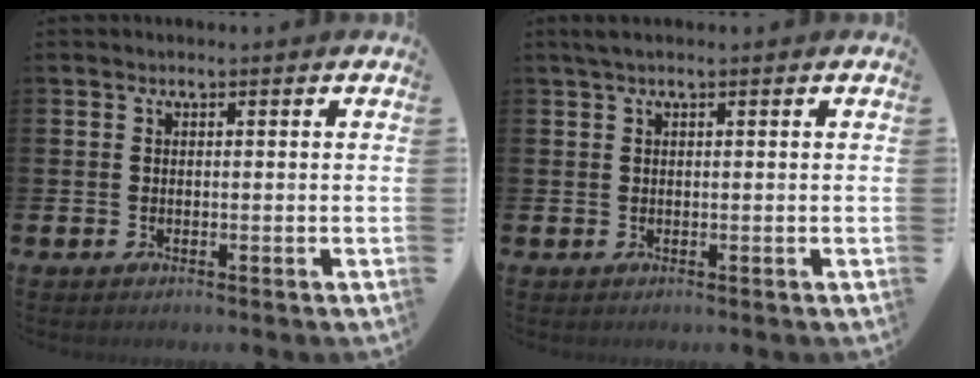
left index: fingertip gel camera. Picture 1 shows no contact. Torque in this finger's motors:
{"motor_torque": [0.18, 0.10, 0.15, 0.06]}